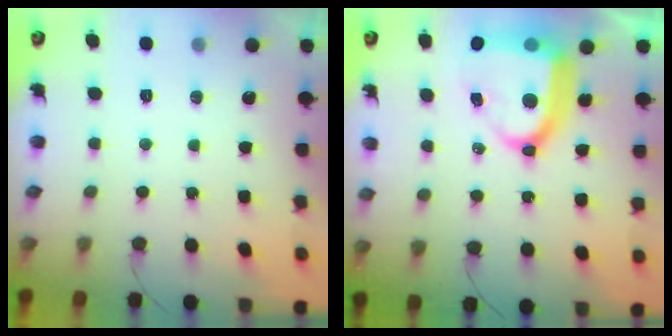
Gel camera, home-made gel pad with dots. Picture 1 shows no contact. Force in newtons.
{"total": 17.3, "press": 17.2, "slide": 2.0}